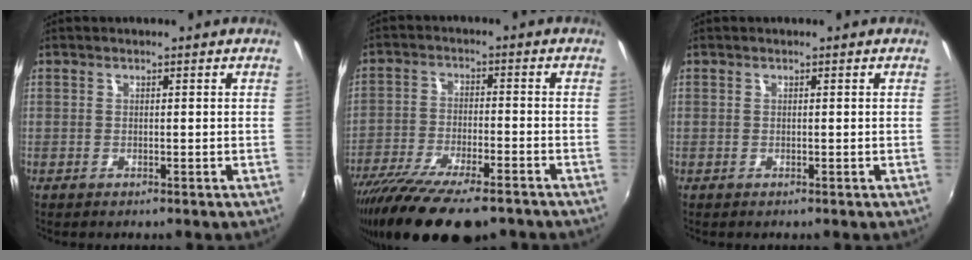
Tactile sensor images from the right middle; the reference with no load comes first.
{"total": 18.0, "force": [-13.8, 4.7, 10.6], "torque": [-0.213, -0.052, -0.228]}
{"total": 0.0}